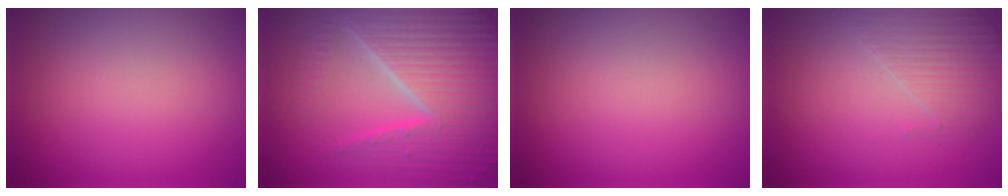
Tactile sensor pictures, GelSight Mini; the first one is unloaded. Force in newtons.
{"total": 7.1, "press": 6.9, "slide": 1.7}
{"total": 0.0}
{"total": 1.8, "press": 1.2, "slide": 1.3}